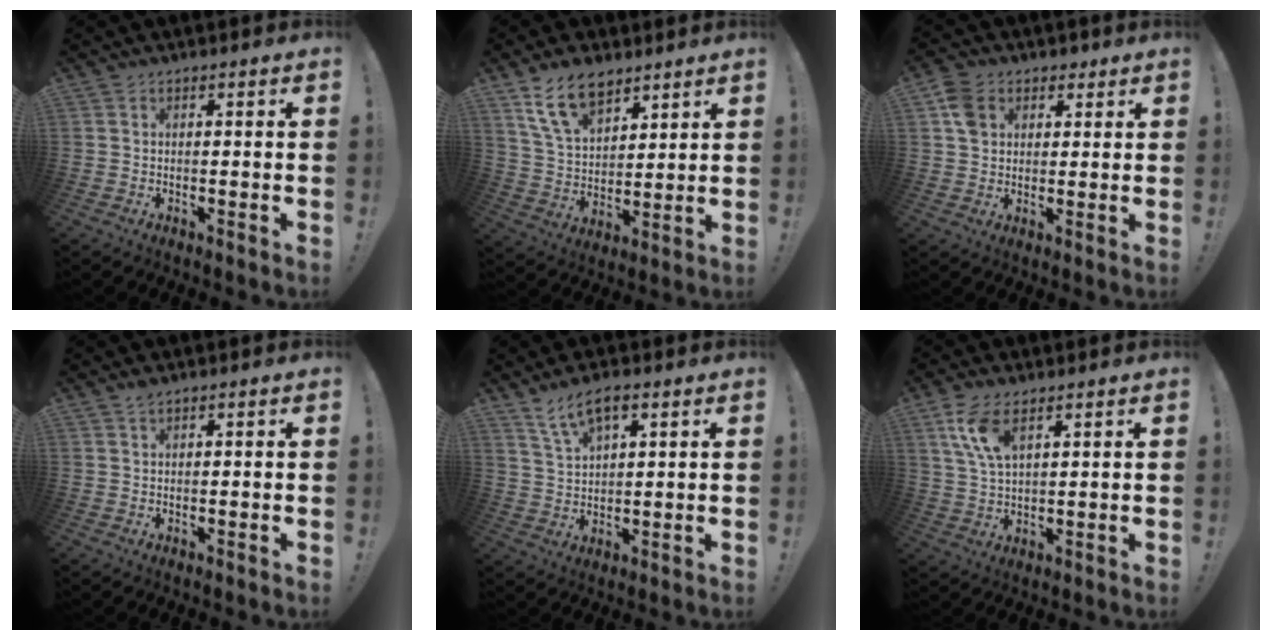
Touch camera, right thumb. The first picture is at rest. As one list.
[{"total": 13.1, "force": [8.7, 7.1, 6.7], "torque": [-0.121, -0.039, 0.167]}, {"total": 7.7, "force": [3.0, 6.3, 3.4], "torque": [-0.047, 0.000, 0.060]}, {"total": 1.5, "force": [1.3, 0.4, 0.3], "torque": [0.000, 0.000, 0.023]}, {"total": 7.1, "force": [4.5, 2.6, 4.9], "torque": [-0.095, -0.012, 0.082]}, {"total": 9.0, "force": [4.8, 3.7, 6.6], "torque": [-0.128, -0.015, 0.087]}]